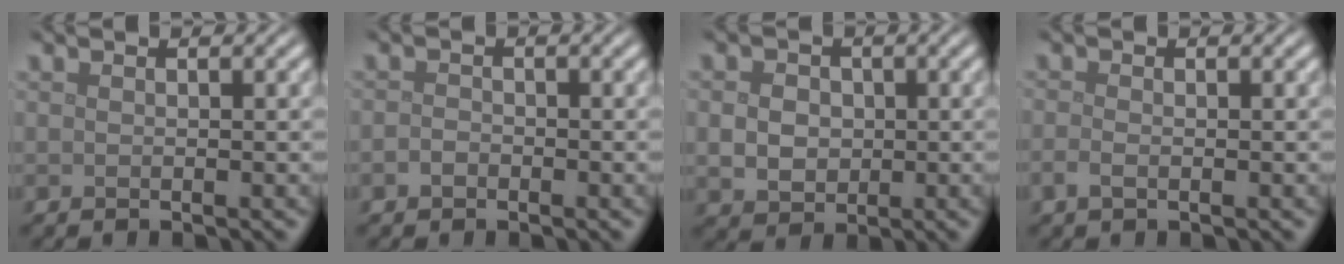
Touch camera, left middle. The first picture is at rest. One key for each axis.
{"total": 0.9, "fx": -0.5, "fy": 0.7, "fz": 0.4, "tx": -0.009, "ty": -0.001, "tz": -0.012}
{"total": 3.7, "fx": 0.1, "fy": 3.1, "fz": 2.0, "tx": -0.038, "ty": 0.003, "tz": -0.006}
{"total": 1.2, "fx": -0.4, "fy": 0.6, "fz": 0.9, "tx": -0.024, "ty": -0.003, "tz": -0.011}